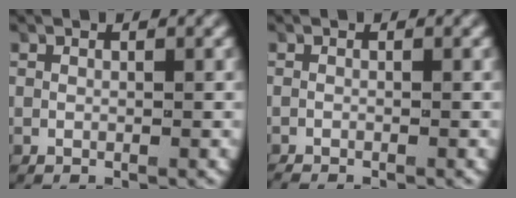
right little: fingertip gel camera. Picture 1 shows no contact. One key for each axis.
{"total": 1.3, "fx": -1.2, "fy": 0.2, "fz": 0.2, "tx": -0.007, "ty": -0.007, "tz": -0.019}